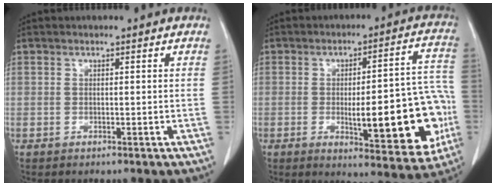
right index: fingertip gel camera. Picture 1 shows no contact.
{"total": 18.4, "force": [-3.8, 4.8, 17.4], "torque": [-0.173, 0.025, -0.032]}